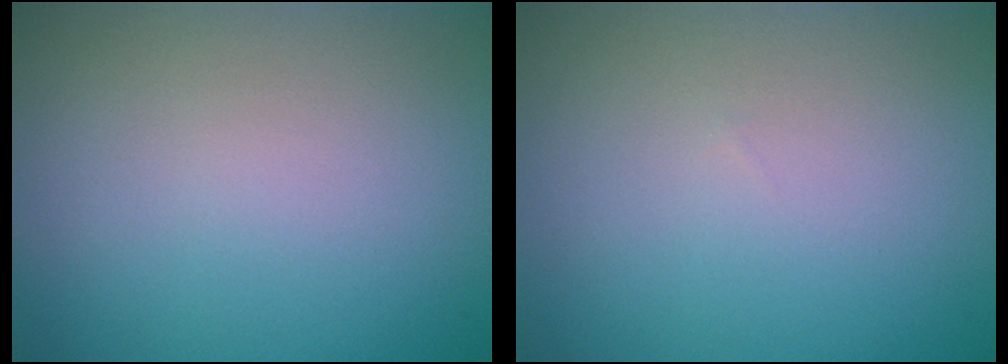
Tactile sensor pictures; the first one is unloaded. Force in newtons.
{"total": 0.0}